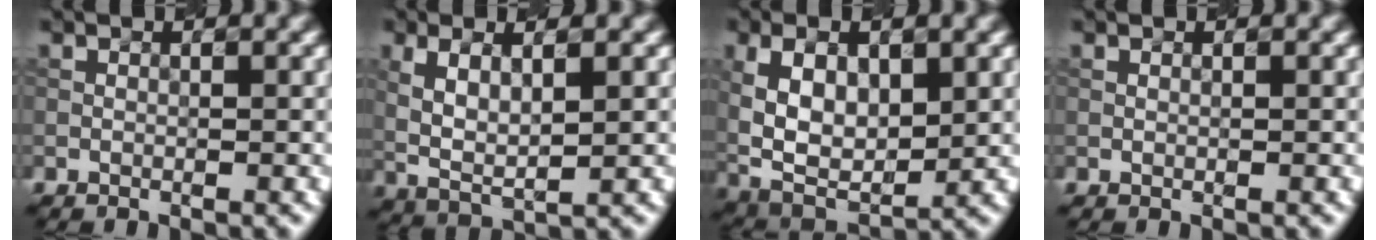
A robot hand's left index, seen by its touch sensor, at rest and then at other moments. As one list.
[{"total": 3.9, "force": [1.1, 1.4, 3.5], "torque": [-0.076, -0.004, 0.026]}, {"total": 8.8, "force": [1.7, 4.9, 7.1], "torque": [-0.153, 0.002, 0.031]}, {"total": 0.0}]